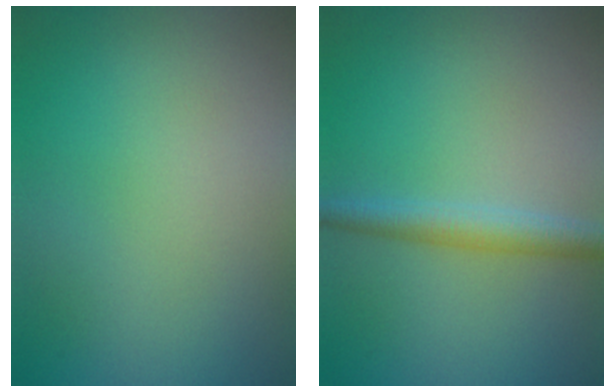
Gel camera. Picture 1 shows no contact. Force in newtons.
{"total": 2.7, "press": 2.7, "slide": 0.1}